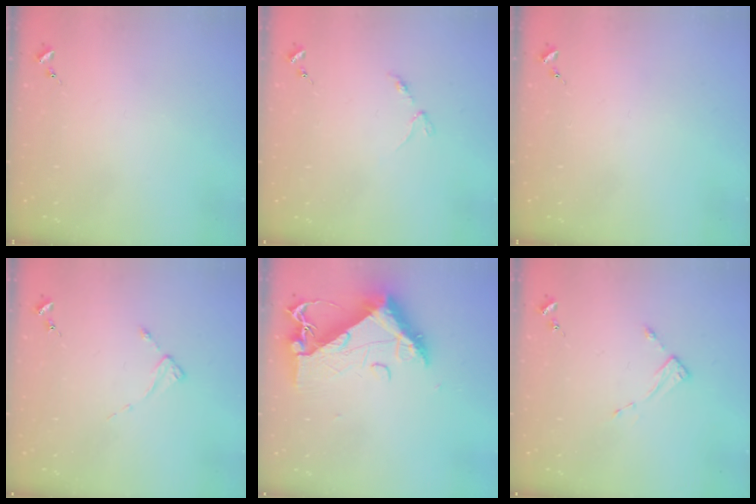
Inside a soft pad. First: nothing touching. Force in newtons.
{"total": 2.9, "press": 2.8, "slide": 0.4}
{"total": 0.0}
{"total": 2.0, "press": 2.0, "slide": 0.3}
{"total": 13.1, "press": 13.1, "slide": 1.4}
{"total": 2.6, "press": 2.6, "slide": 0.3}